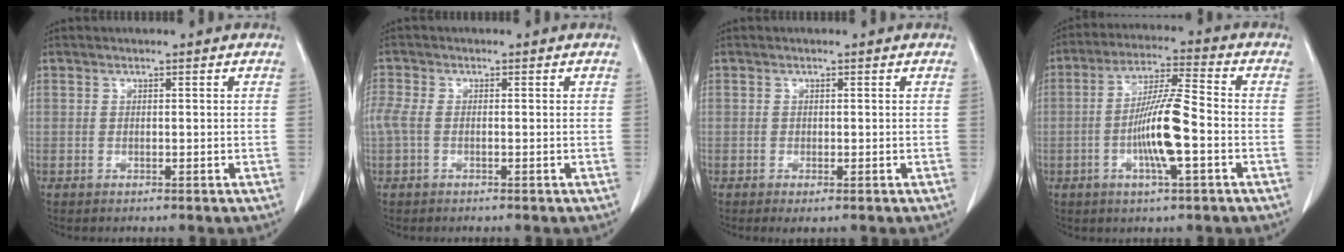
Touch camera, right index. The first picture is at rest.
{"total": 3.5, "force": [-0.5, 1.9, 2.9], "torque": [-0.088, 0.013, -0.007]}
{"total": 1.0, "force": [-0.5, 0.3, 0.9], "torque": [-0.013, -0.004, -0.006]}
{"total": 10.4, "force": [-2.5, 0.8, 10.0], "torque": [-0.192, 0.000, -0.051]}